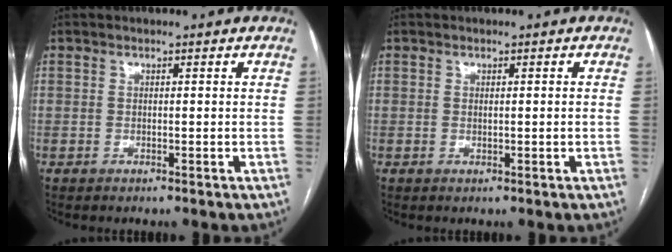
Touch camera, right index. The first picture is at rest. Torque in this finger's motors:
{"motor_torque": [-0.23, -0.01, -0.03, -0.01]}